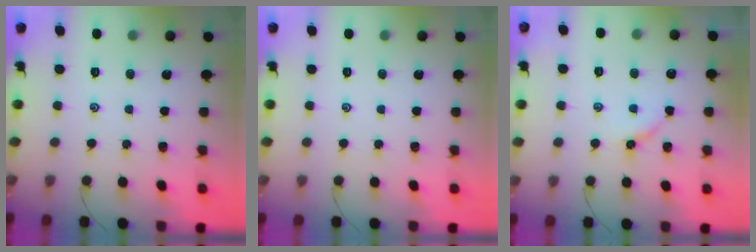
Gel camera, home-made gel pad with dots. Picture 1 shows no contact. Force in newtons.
{"total": 0.0}
{"total": 2.5, "press": 2.4, "slide": 0.4}